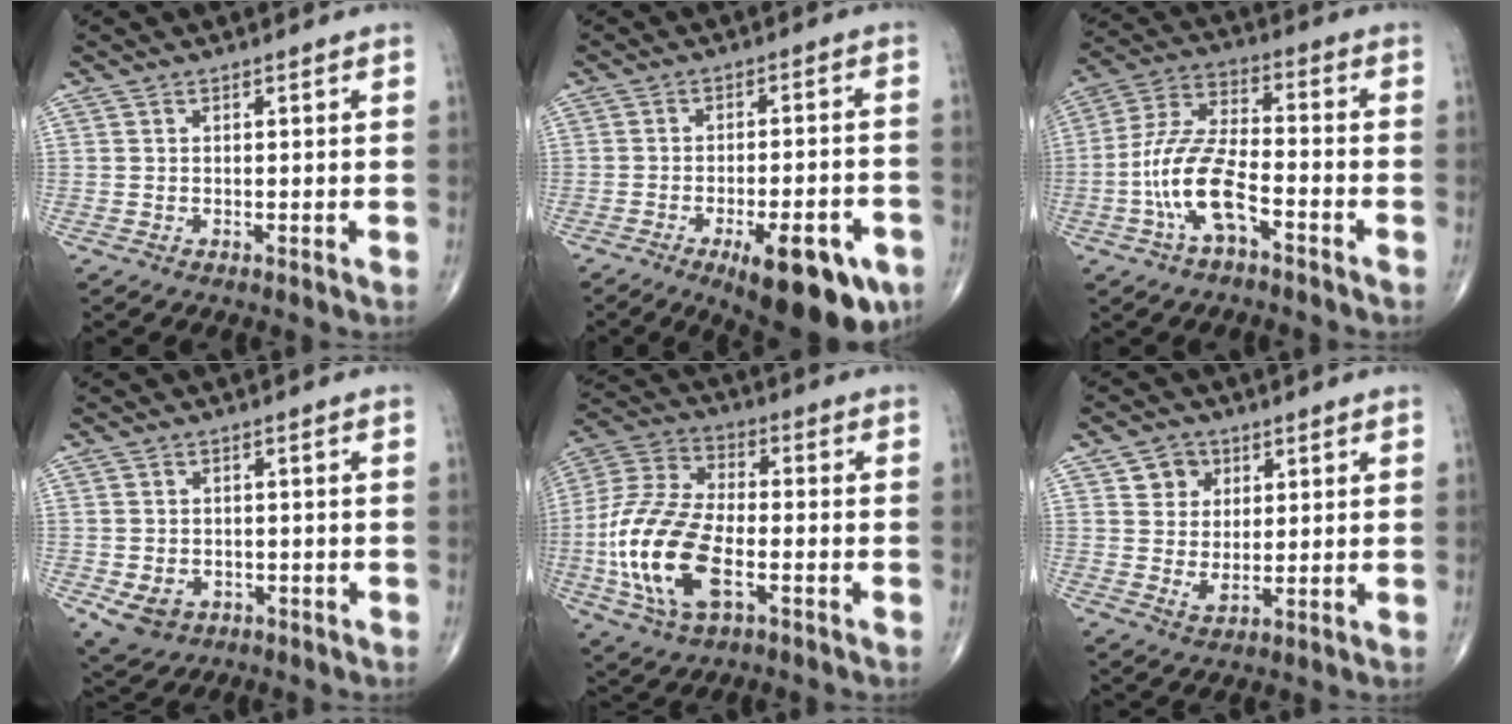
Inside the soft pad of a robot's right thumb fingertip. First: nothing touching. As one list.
[{"total": 16.6, "force": [-8.5, 5.8, 13.0], "torque": [-0.129, 0.030, -0.108]}, {"total": 12.5, "force": [-5.0, 5.2, 10.3], "torque": [-0.217, 0.042, -0.097]}, {"total": 5.4, "force": [-2.0, 4.3, 2.5], "torque": [-0.042, 0.006, -0.019]}, {"total": 18.8, "force": [-4.9, 9.5, 15.4], "torque": [-0.332, 0.016, -0.092]}, {"total": 5.7, "force": [2.4, 4.7, 2.2], "torque": [-0.013, -0.011, 0.040]}]